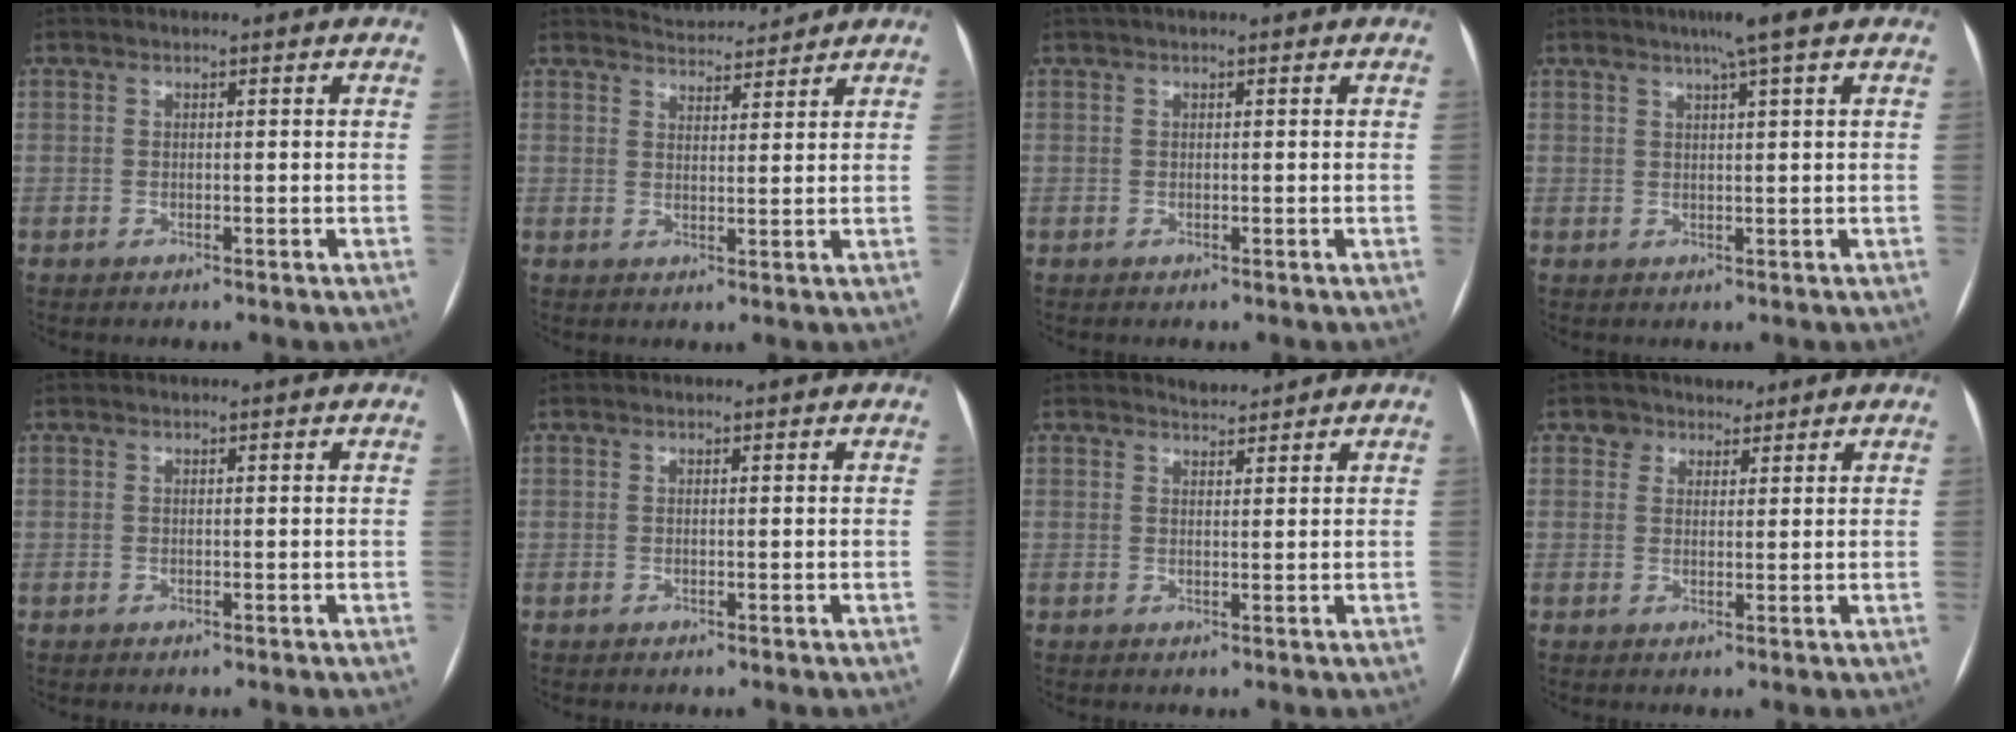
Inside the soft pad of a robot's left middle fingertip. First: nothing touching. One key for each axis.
{"total": 4.5, "fx": 4.5, "fy": 0.2, "fz": -0.3, "tx": -0.008, "ty": 0.008, "tz": 0.068}
{"total": 1.9, "fx": 1.5, "fy": 0.1, "fz": 1.2, "tx": -0.017, "ty": 0.034, "tz": 0.024}
{"total": 4.1, "fx": 2.6, "fy": -0.7, "fz": 3.1, "tx": -0.055, "ty": 0.007, "tz": 0.044}
{"total": 0.0}
{"total": 0.0}
{"total": 1.7, "fx": 1.7, "fy": 0.0, "fz": -0.2, "tx": -0.005, "ty": 0.001, "tz": 0.030}
{"total": 2.6, "fx": 1.8, "fy": 1.9, "fz": -0.3, "tx": 0.012, "ty": 0.004, "tz": 0.022}